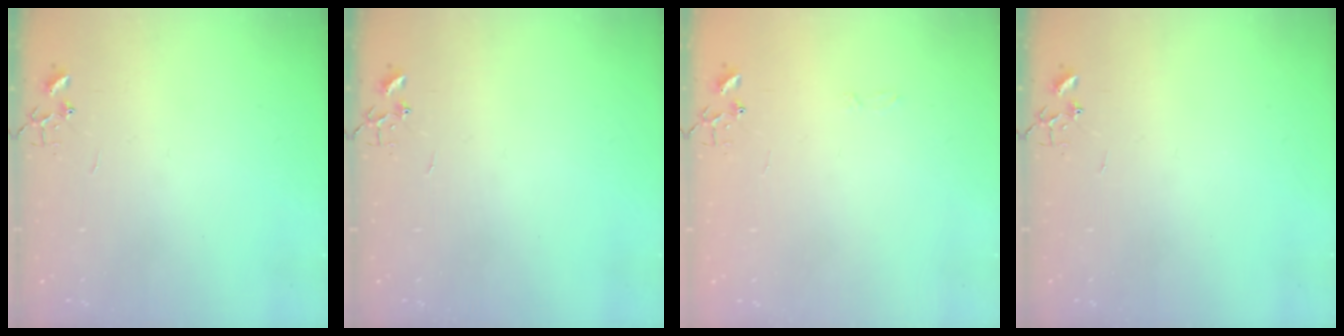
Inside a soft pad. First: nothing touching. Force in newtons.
{"total": 0.0}
{"total": 3.3, "press": 3.2, "slide": 0.6}
{"total": 0.0}